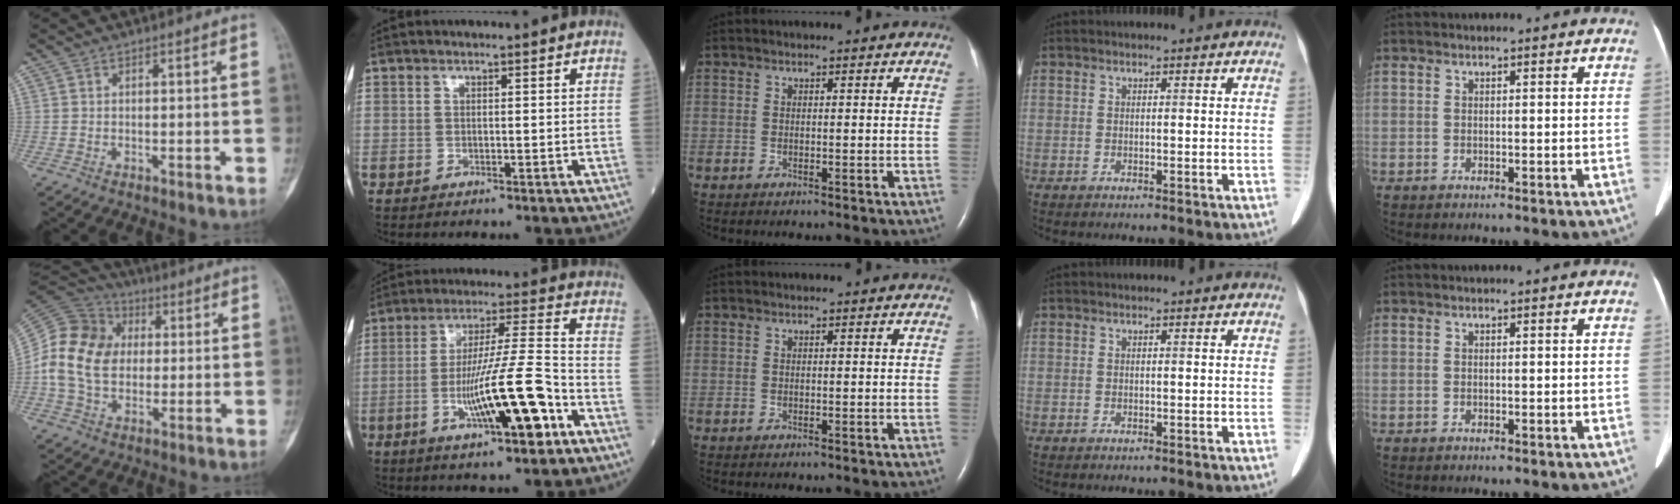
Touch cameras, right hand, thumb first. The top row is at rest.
{"thumb": {"total": 14.8, "force": [0.2, 11.5, 9.3], "torque": [-0.163, 0.024, -0.001]}, "index": {"total": 14.6, "force": [-5.4, 0.9, 13.5], "torque": [-0.242, -0.004, -0.086]}}